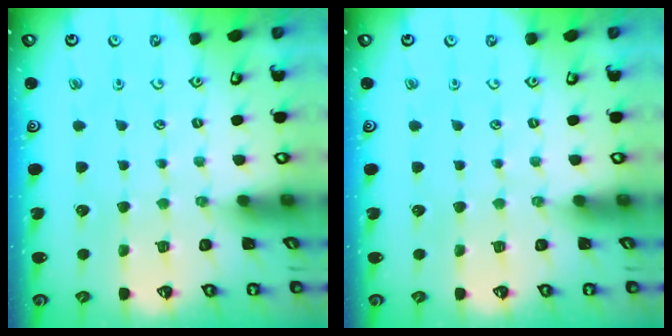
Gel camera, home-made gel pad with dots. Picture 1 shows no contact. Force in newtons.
{"total": 0.0}